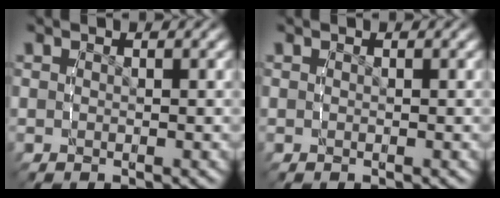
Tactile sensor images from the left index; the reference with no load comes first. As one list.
[{"total": 0.0}]